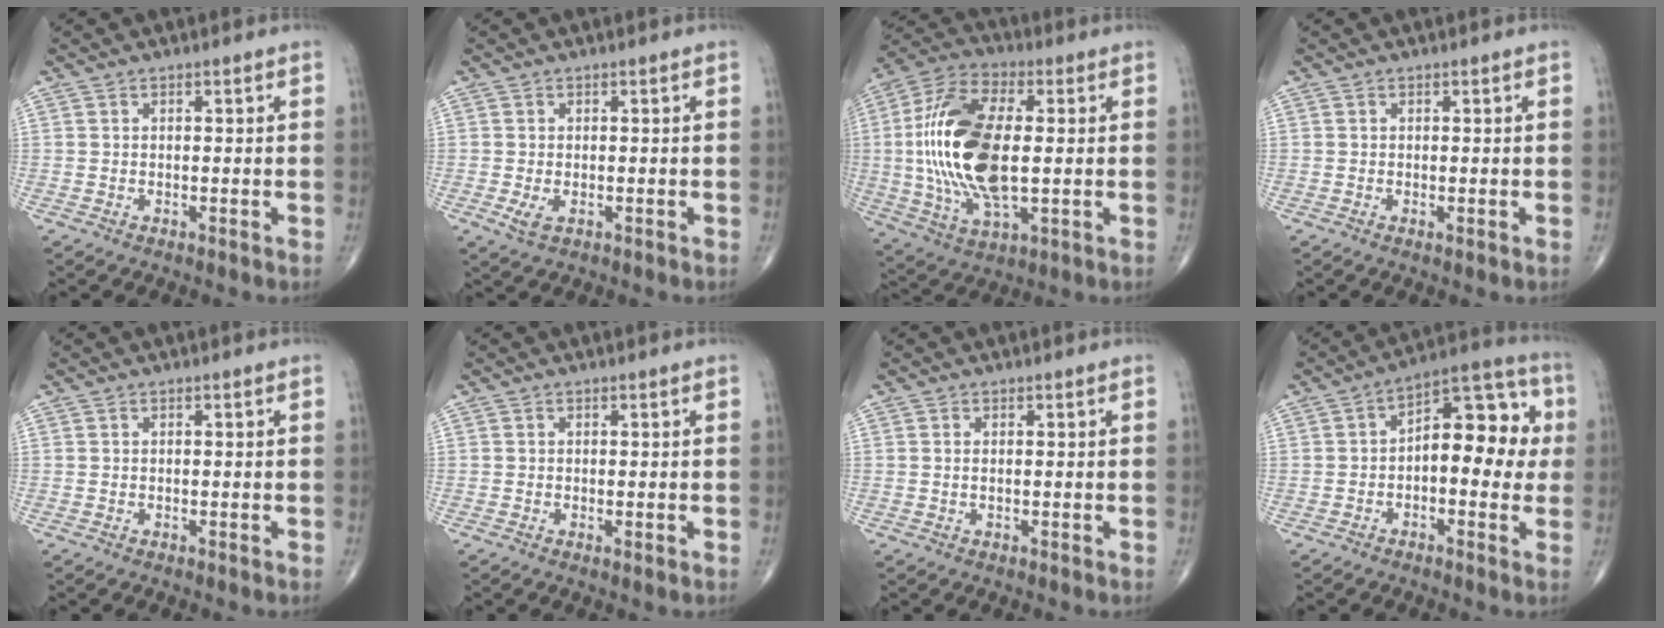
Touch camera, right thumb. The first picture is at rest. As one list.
[{"total": 2.3, "force": [-0.7, 1.1, 1.9], "torque": [-0.038, -0.005, -0.012]}, {"total": 21.4, "force": [0.5, 10.1, 18.9], "torque": [-0.393, 0.004, 0.009]}, {"total": 0.6, "force": [-0.2, 0.1, 0.6], "torque": [-0.011, -0.004, -0.004]}, {"total": 0.0}, {"total": 0.8, "force": [-0.2, 0.1, 0.8], "torque": [-0.015, -0.004, -0.005]}, {"total": 0.6, "force": [0.1, 0.2, 0.5], "torque": [-0.017, 0.000, 0.004]}, {"total": 13.6, "force": [0.3, 7.2, 11.5], "torque": [-0.120, 0.040, -0.006]}]